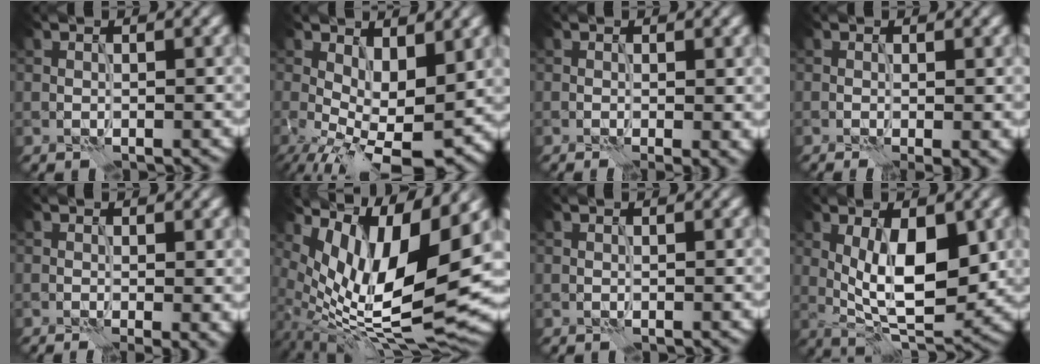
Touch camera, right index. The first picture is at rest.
{"total": 8.6, "force": [-0.9, 4.1, 7.5], "torque": [-0.125, -0.008, -0.012]}
{"total": 1.6, "force": [-0.1, 0.2, 1.6], "torque": [-0.021, -0.004, -0.001]}
{"total": 1.7, "force": [-0.2, 0.2, 1.7], "torque": [-0.024, -0.004, -0.004]}
{"total": 2.5, "force": [-0.4, 0.5, 2.4], "torque": [-0.031, -0.006, -0.006]}
{"total": 11.9, "force": [3.0, 4.2, 10.7], "torque": [-0.212, 0.001, 0.062]}
{"total": 0.0}
{"total": 9.0, "force": [0.5, 3.6, 8.2], "torque": [-0.126, 0.001, 0.007]}